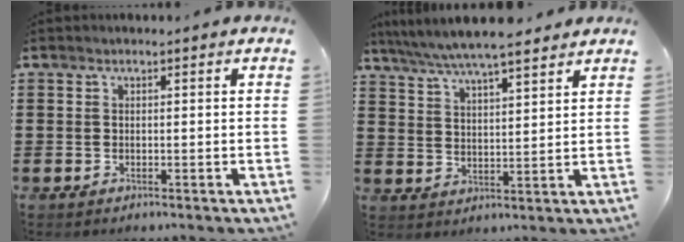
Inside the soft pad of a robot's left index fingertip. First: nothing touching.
{"total": 6.5, "force": [5.7, 0.5, 2.9], "torque": [-0.075, -0.019, 0.100]}